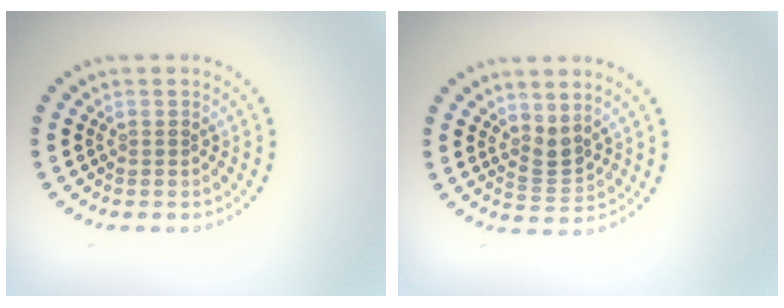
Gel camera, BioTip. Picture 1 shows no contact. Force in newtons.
{"total": 2.0, "press": 1.3, "slide": 1.5}